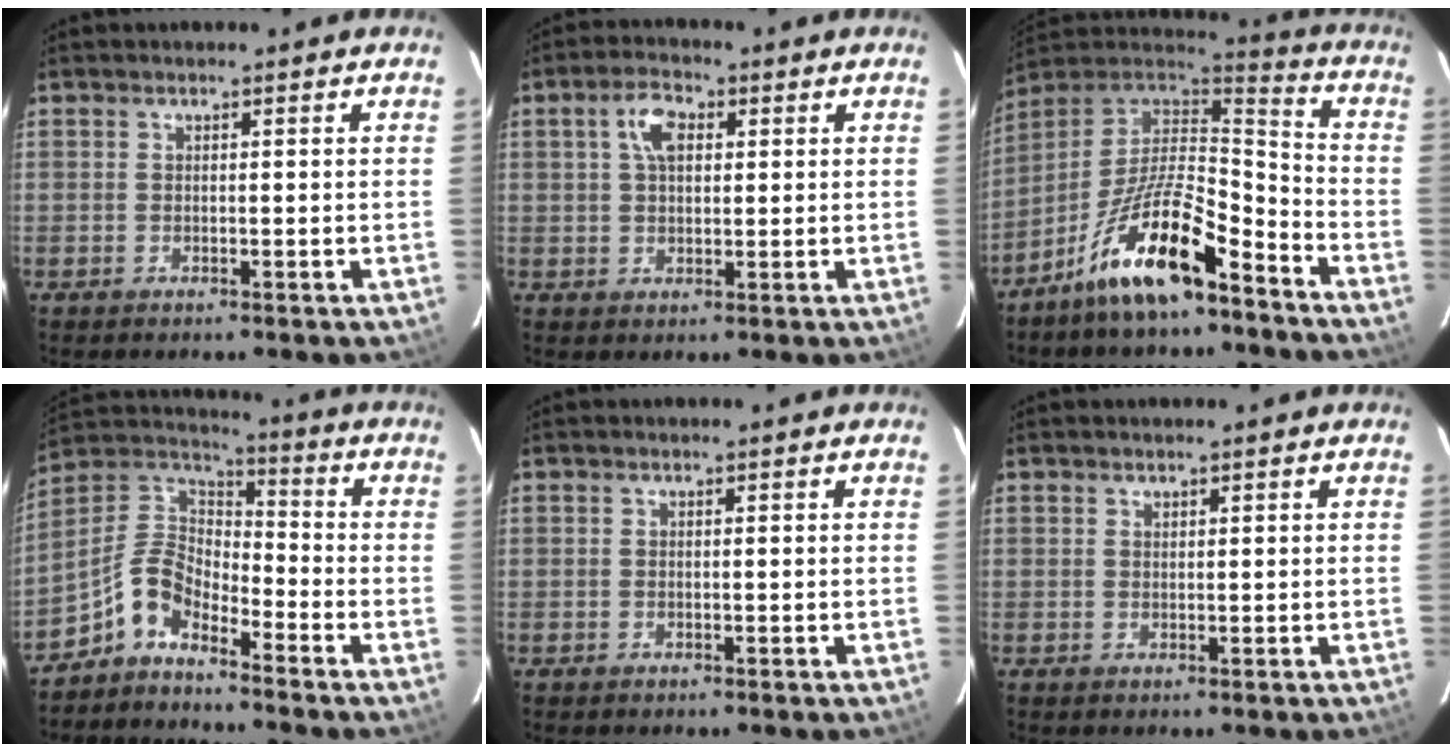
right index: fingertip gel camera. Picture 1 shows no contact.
{"total": 5.3, "force": [1.6, 3.1, 4.0], "torque": [-0.074, 0.017, 0.031]}
{"total": 16.6, "force": [-10.0, 4.8, 12.3], "torque": [-0.236, 0.006, -0.185]}
{"total": 8.6, "force": [-5.8, 4.3, 4.8], "torque": [-0.112, 0.034, -0.128]}
{"total": 0.0}
{"total": 0.6, "force": [0.5, 0.3, 0.0], "torque": [0.001, 0.001, 0.010]}